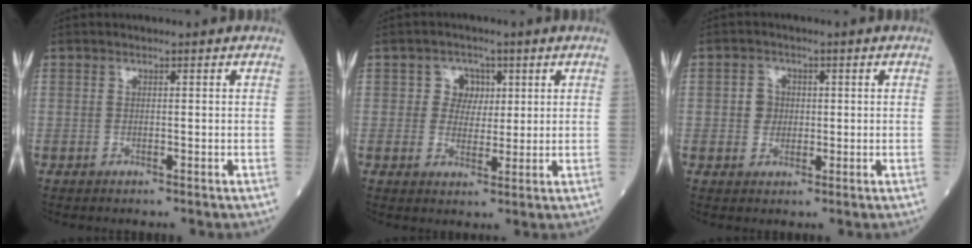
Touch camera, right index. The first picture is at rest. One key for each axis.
{"total": 3.9, "fx": 1.2, "fy": 3.5, "fz": 1.3, "tx": -0.013, "ty": 0.009, "tz": 0.016}
{"total": 2.7, "fx": 0.2, "fy": 2.5, "fz": 1.0, "tx": -0.012, "ty": 0.007, "tz": 0.004}